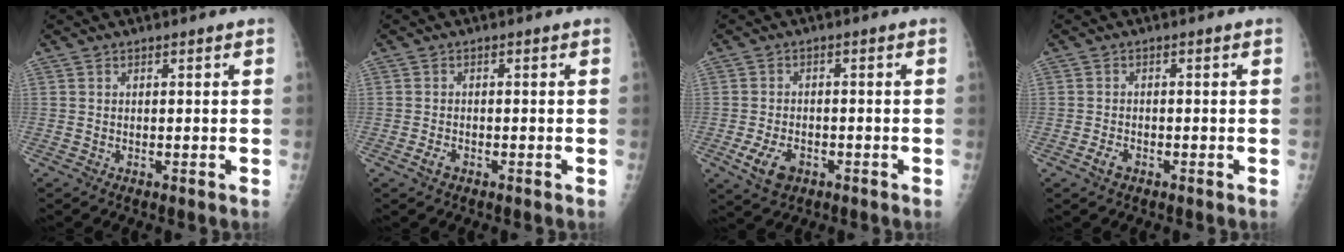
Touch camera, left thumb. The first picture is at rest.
{"total": 2.0, "force": [-1.1, 1.2, 1.1], "torque": [-0.023, 0.004, -0.021]}
{"total": 5.9, "force": [-2.6, 3.8, 3.8], "torque": [-0.068, 0.005, -0.042]}
{"total": 2.3, "force": [-1.4, 1.4, 1.3], "torque": [-0.026, 0.007, -0.024]}